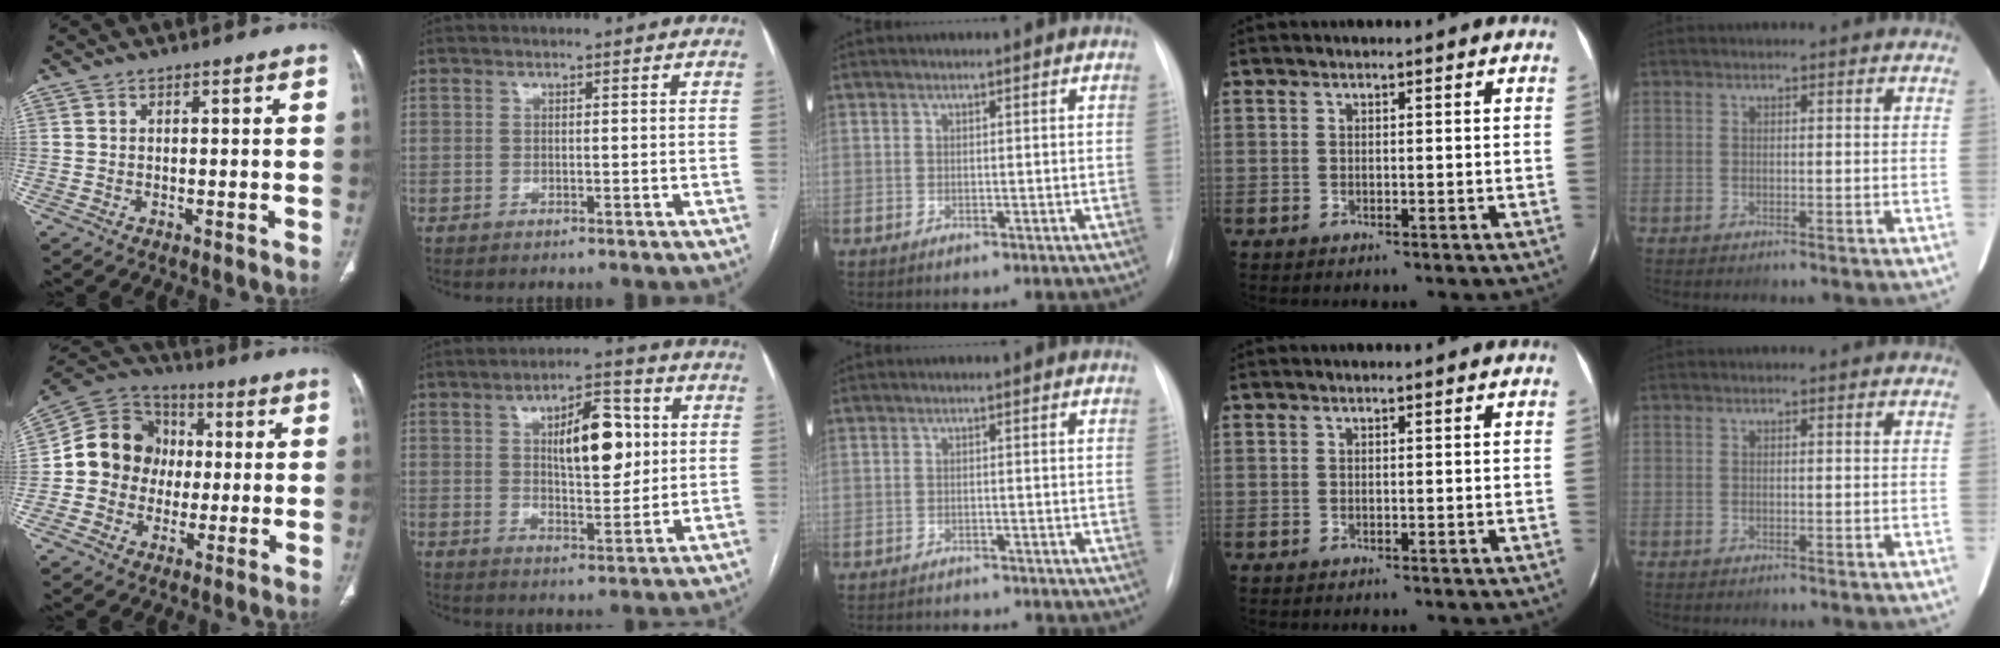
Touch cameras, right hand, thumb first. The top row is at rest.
{"thumb": {"total": 13.2, "force": [-0.3, 12.0, 5.4], "torque": [-0.061, 0.031, -0.014]}, "index": {"total": 10.1, "force": [2.4, 3.7, 9.1], "torque": [-0.139, 0.011, 0.040]}, "middle": {"total": 7.4, "force": [-7.1, 1.3, 1.9], "torque": [-0.026, -0.005, -0.088]}}